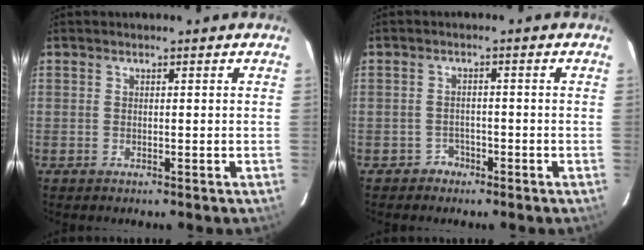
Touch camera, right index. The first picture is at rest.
{"total": 2.6, "force": [-1.7, 1.9, -0.2], "torque": [0.002, 0.012, -0.027]}